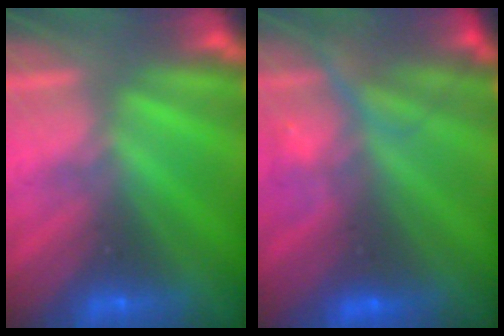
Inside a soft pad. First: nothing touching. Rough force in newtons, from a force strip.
{"total": 9.0}